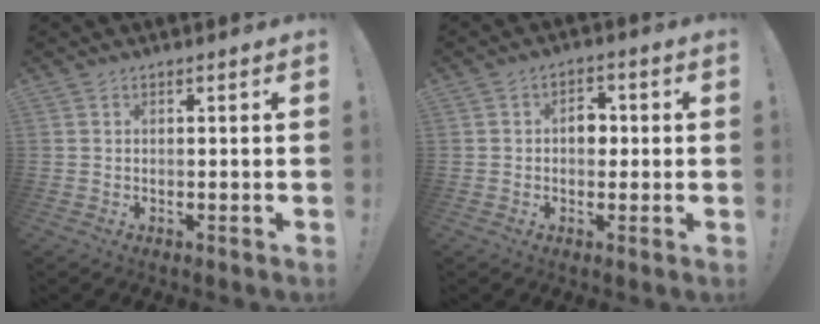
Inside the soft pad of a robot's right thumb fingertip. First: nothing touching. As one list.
[{"total": 5.6, "force": [-0.1, 4.2, 3.7], "torque": [-0.043, 0.007, -0.008]}]